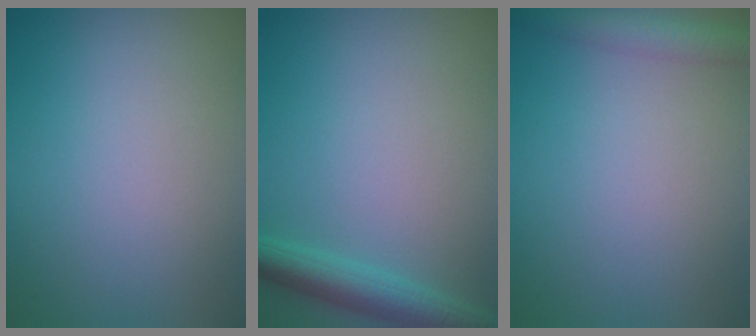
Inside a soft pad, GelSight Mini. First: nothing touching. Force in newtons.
{"total": 3.6, "press": 3.6, "slide": 0.2}
{"total": 2.8, "press": 2.8, "slide": 0.1}